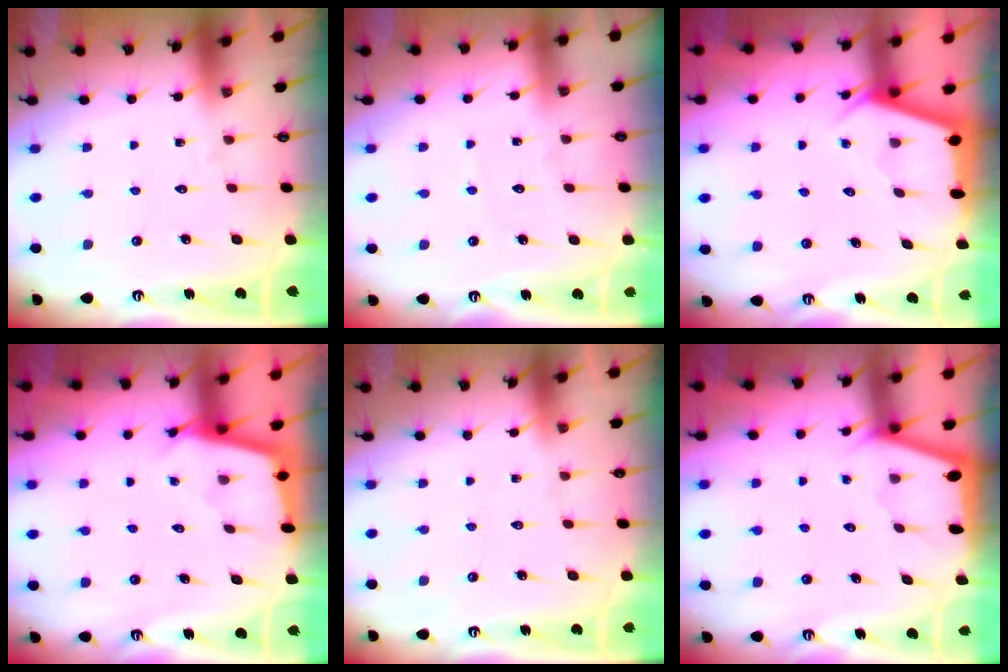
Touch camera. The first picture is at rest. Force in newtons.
{"total": 2.6, "press": 2.6, "slide": 0.3}
{"total": 2.7, "press": 2.6, "slide": 0.3}
{"total": 2.4, "press": 2.4, "slide": 0.2}
{"total": 0.0}
{"total": 1.7, "press": 1.6, "slide": 0.3}